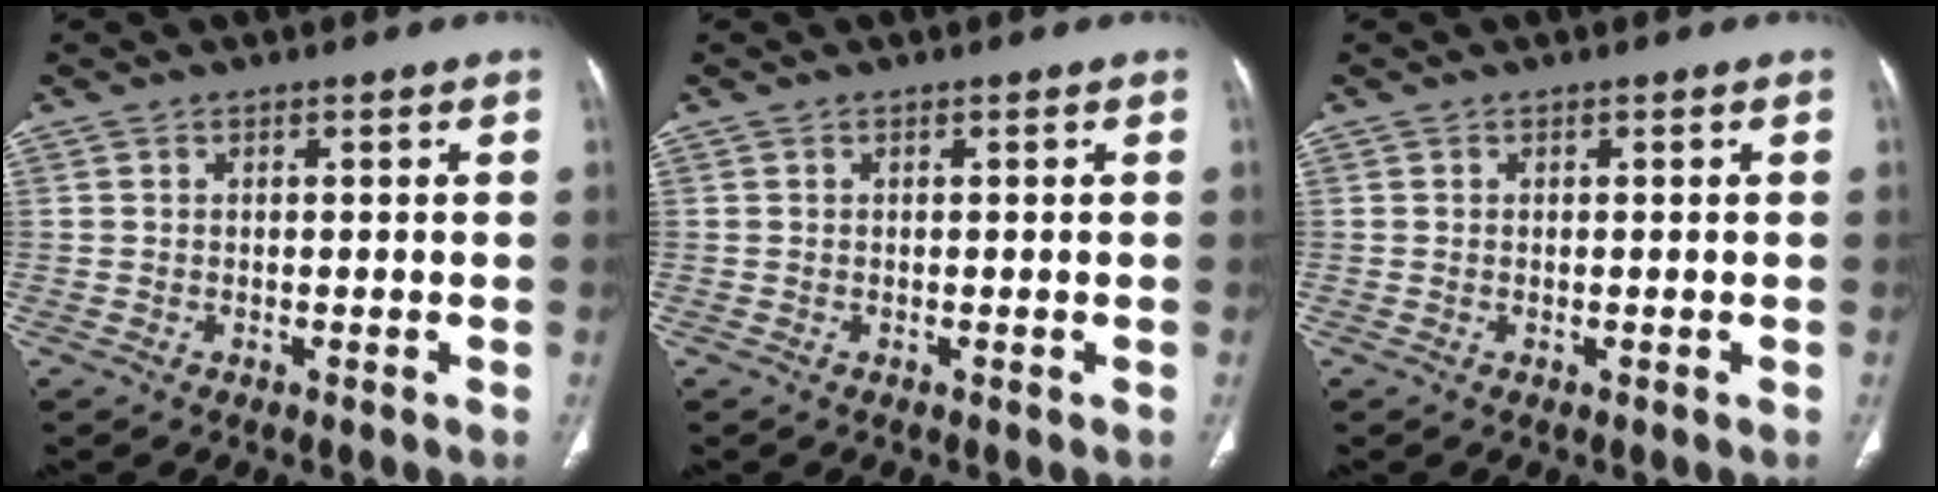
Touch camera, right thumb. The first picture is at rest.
{"total": 0.0}
{"total": 0.0}